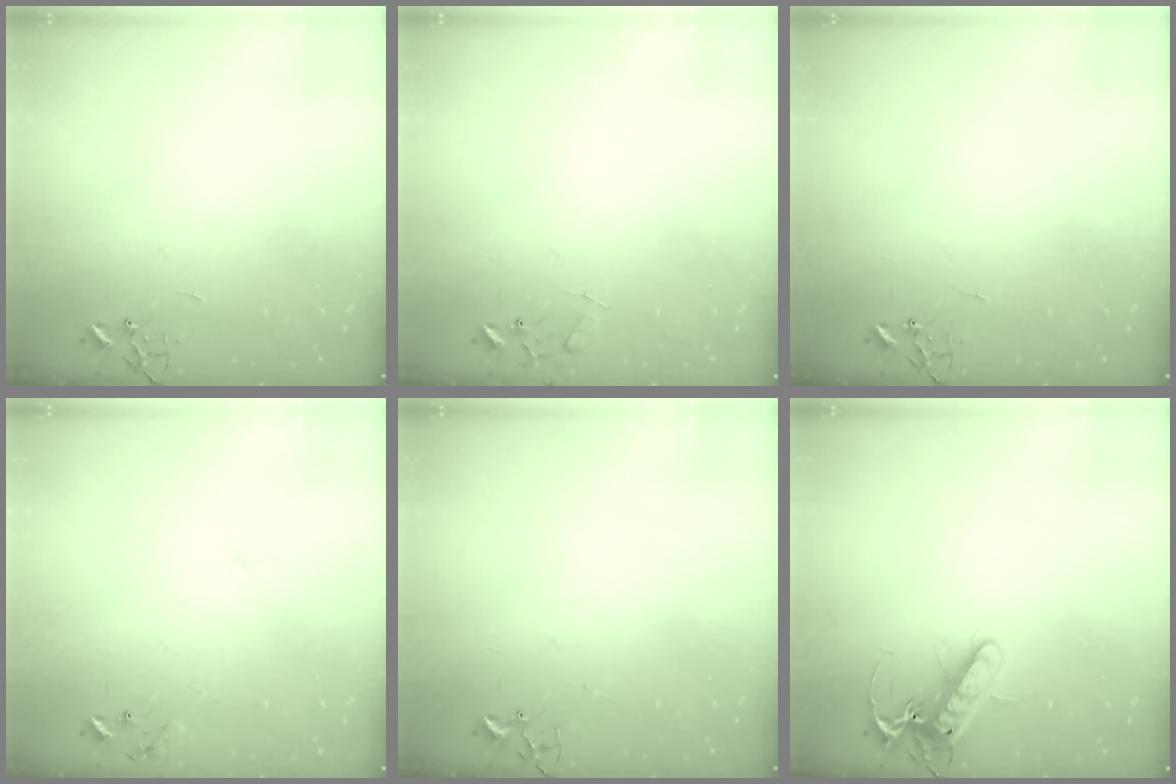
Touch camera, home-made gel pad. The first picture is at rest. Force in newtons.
{"total": 8.0, "press": 8.0, "slide": 0.5}
{"total": 0.0}
{"total": 6.1, "press": 6.1, "slide": 0.5}
{"total": 1.9, "press": 1.9, "slide": 0.2}
{"total": 13.9, "press": 13.8, "slide": 1.7}